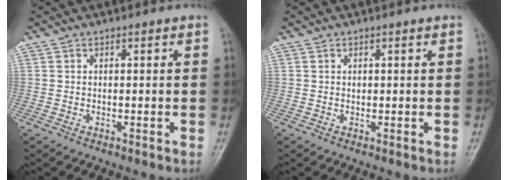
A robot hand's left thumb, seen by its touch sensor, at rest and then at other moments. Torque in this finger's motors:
{"motor_torque": [-0.01, 0.09, 0.15, 0.03, -0.01]}